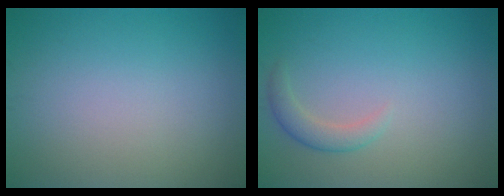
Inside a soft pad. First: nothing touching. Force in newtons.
{"total": 1.8, "press": 1.7, "slide": 0.2}